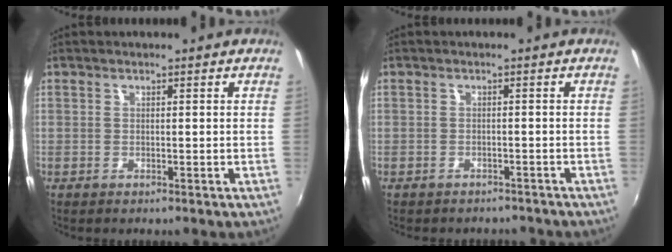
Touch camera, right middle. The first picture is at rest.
{"total": 3.9, "force": [-3.3, 1.9, 0.8], "torque": [-0.020, -0.003, -0.043]}